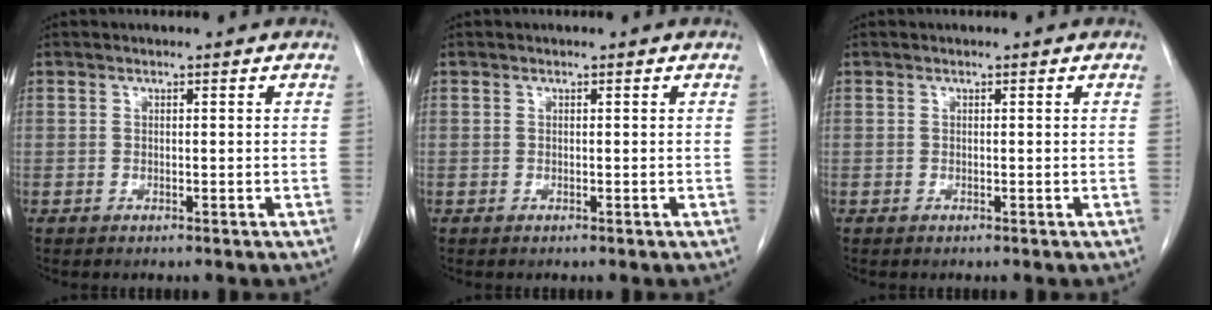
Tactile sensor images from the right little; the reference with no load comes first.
{"total": 0.0}
{"total": 0.0}